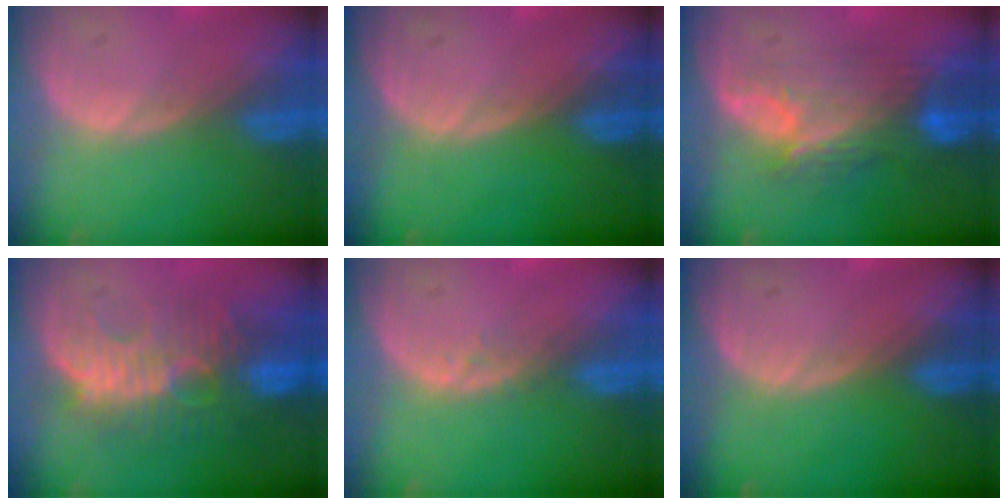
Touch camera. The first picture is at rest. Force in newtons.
{"total": 0.0}
{"total": 9.5, "press": 8.1, "slide": 4.9}
{"total": 11.0, "press": 9.7, "slide": 5.1}
{"total": 1.3, "press": 1.3, "slide": 0.2}
{"total": 0.0}